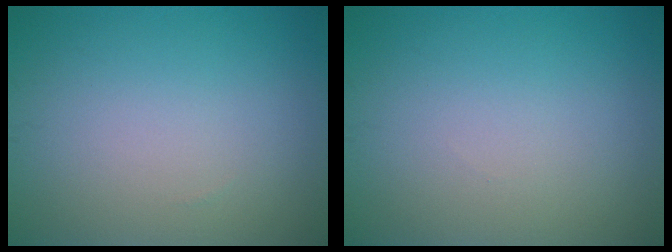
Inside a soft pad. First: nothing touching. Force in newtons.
{"total": 0.0}